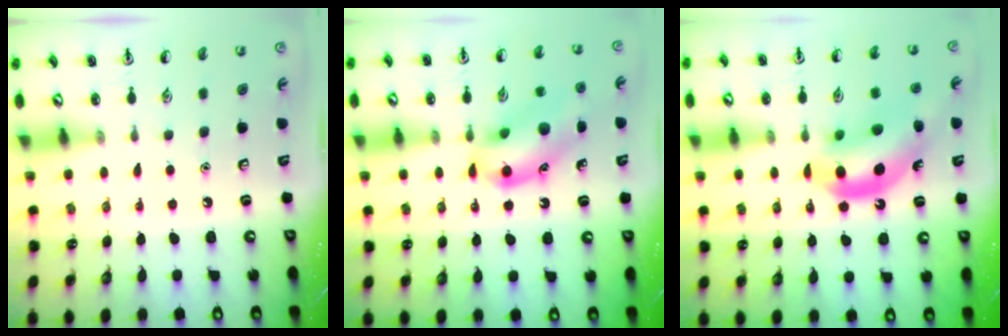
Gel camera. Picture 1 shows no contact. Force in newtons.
{"total": 14.5, "press": 14.1, "slide": 3.2}
{"total": 13.1, "press": 12.5, "slide": 4.0}